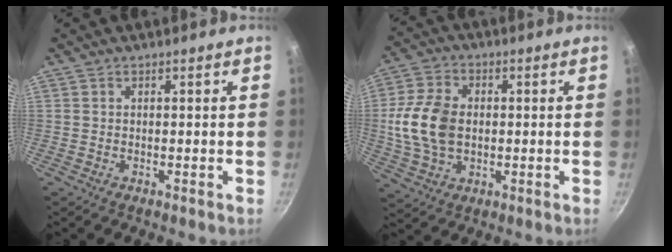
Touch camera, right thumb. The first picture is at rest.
{"total": 12.5, "force": [0.2, 8.7, 8.9], "torque": [-0.162, 0.008, 0.001]}